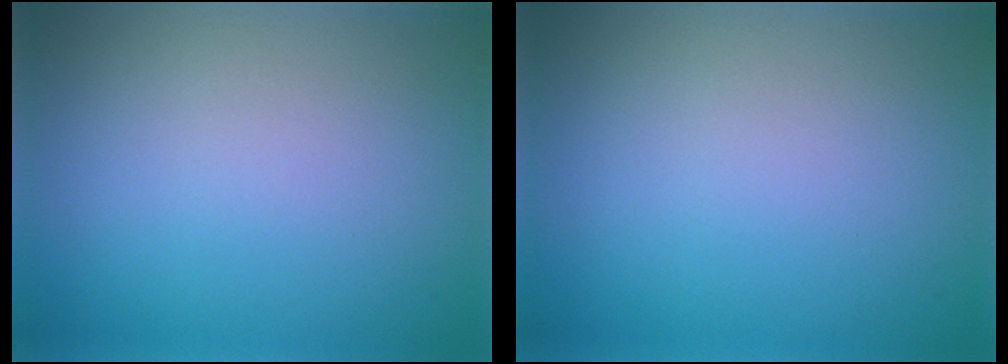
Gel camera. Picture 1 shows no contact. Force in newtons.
{"total": 0.0}